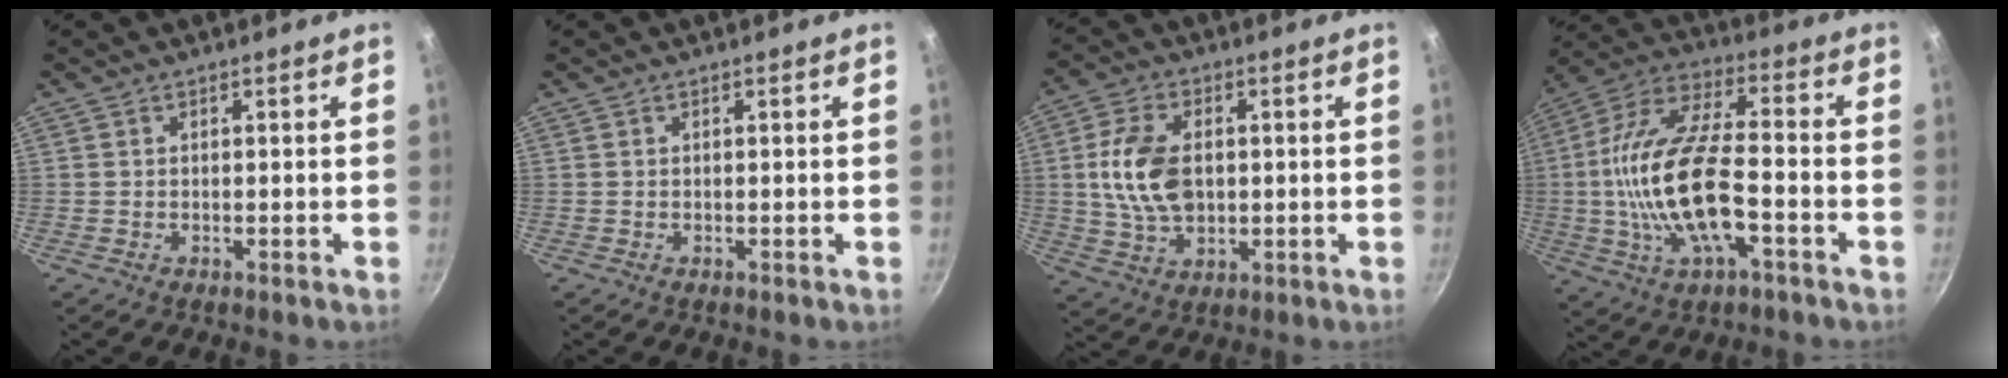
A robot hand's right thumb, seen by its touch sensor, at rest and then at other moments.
{"total": 0.0}
{"total": 12.2, "force": [0.9, 7.9, 9.3], "torque": [-0.163, 0.002, 0.017]}
{"total": 19.6, "force": [-3.8, 7.9, 17.5], "torque": [-0.341, 0.031, -0.083]}